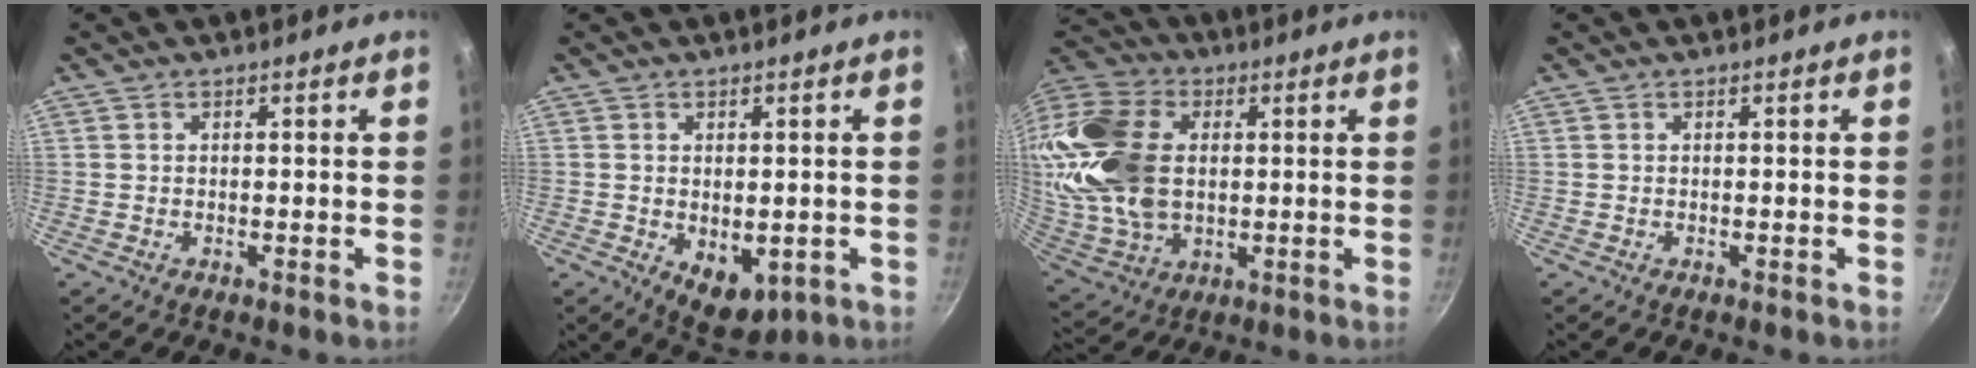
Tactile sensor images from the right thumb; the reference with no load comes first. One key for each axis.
{"total": 7.3, "fx": -1.2, "fy": 4.7, "fz": 5.4, "tx": -0.056, "ty": -0.012, "tz": -0.003}
{"total": 24.1, "fx": 2.9, "fy": 16.3, "fz": 17.5, "tx": -0.363, "ty": 0.008, "tz": 0.058}
{"total": 0.0}